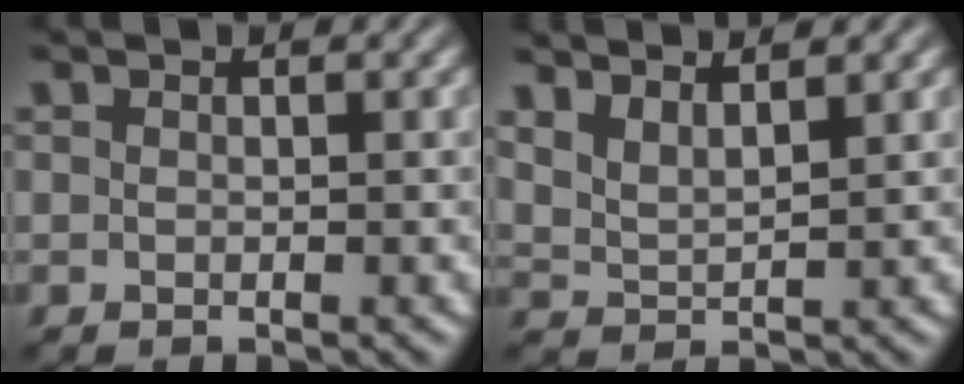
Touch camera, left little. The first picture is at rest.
{"total": 3.1, "force": [2.8, 0.5, 1.3], "torque": [-0.031, 0.008, 0.052]}